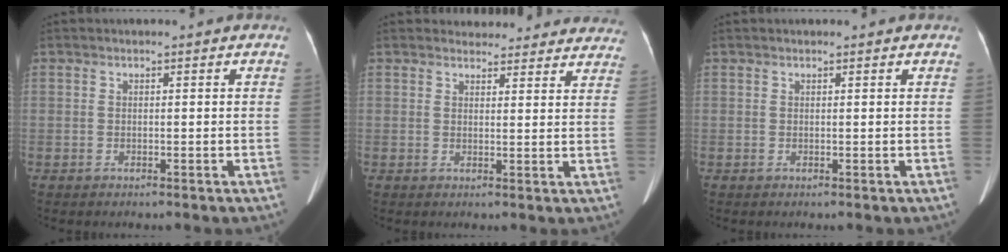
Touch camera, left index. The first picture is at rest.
{"total": 15.2, "force": [14.3, 4.6, 2.2], "torque": [0.005, -0.009, 0.145]}
{"total": 0.9, "force": [0.8, 0.1, 0.4], "torque": [-0.006, 0.014, 0.012]}